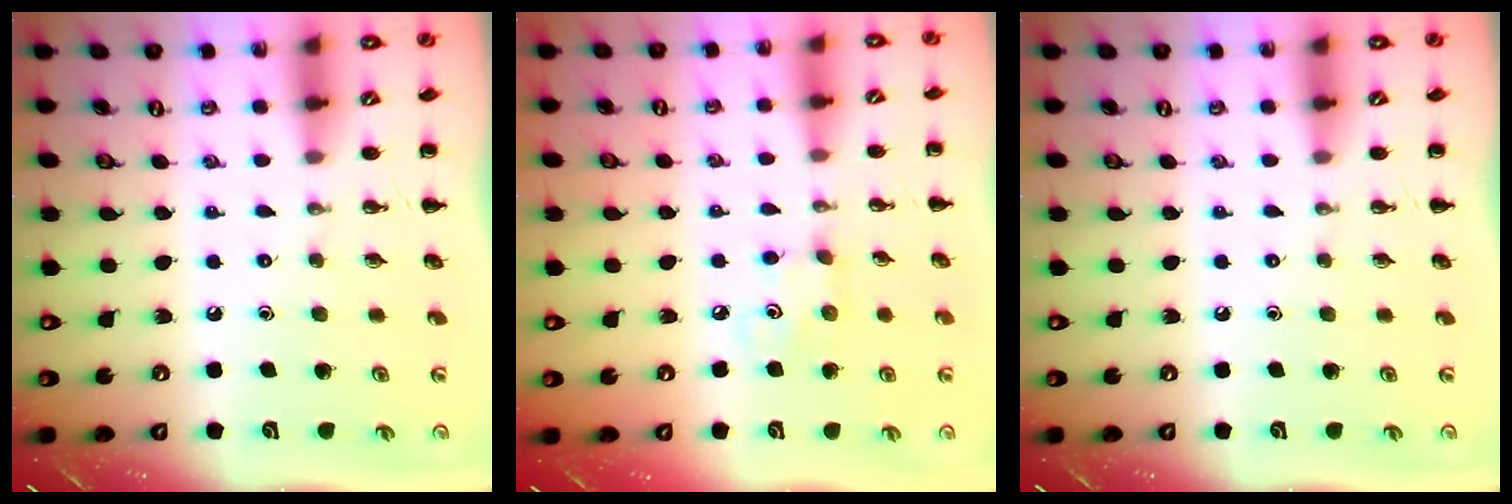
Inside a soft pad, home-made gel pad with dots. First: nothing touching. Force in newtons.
{"total": 3.0, "press": 2.8, "slide": 0.9}
{"total": 0.0}